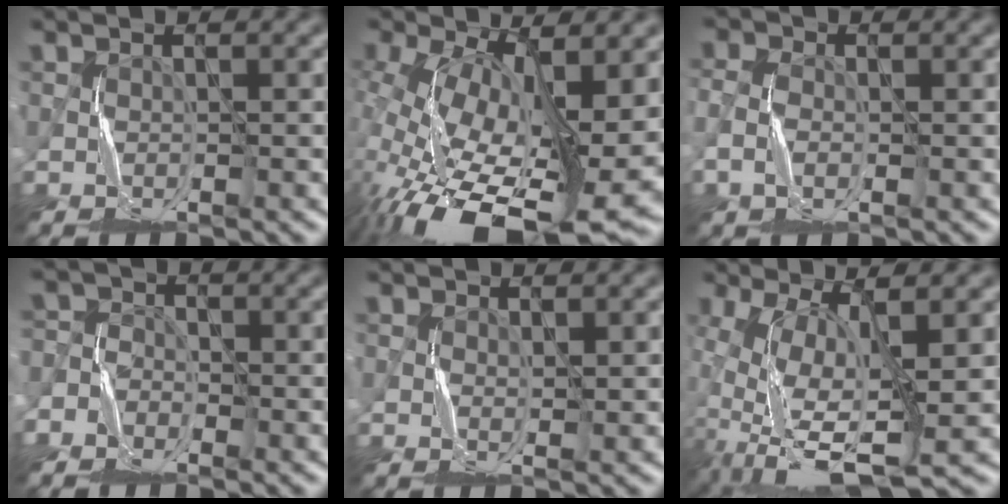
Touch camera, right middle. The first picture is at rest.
{"total": 15.4, "force": [-3.7, 8.1, 12.6], "torque": [-0.242, -0.036, -0.047]}
{"total": 2.1, "force": [-0.7, 1.3, 1.4], "torque": [-0.039, 0.001, -0.017]}
{"total": 3.6, "force": [-2.5, 2.6, 0.5], "torque": [0.003, 0.006, -0.056]}
{"total": 0.5, "force": [0.3, 0.0, 0.4], "torque": [-0.012, -0.001, 0.007]}
{"total": 10.2, "force": [-3.6, 3.6, 8.9], "torque": [-0.182, -0.010, -0.067]}